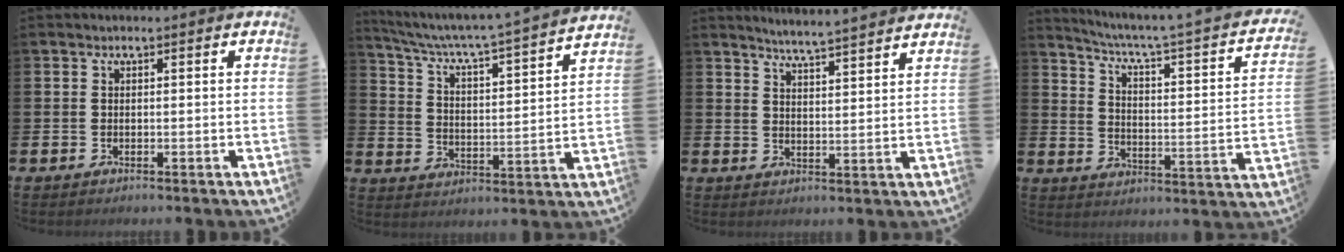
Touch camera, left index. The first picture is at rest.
{"total": 5.0, "force": [4.5, 0.0, 2.3], "torque": [-0.071, -0.047, 0.067]}
{"total": 5.0, "force": [4.9, -0.9, 0.3], "torque": [-0.019, -0.036, 0.085]}
{"total": 4.2, "force": [3.0, 0.0, 3.0], "torque": [-0.077, -0.036, 0.038]}